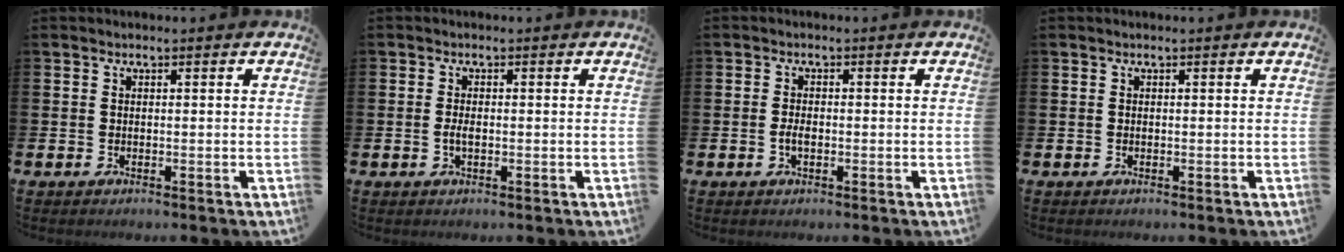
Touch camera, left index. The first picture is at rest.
{"total": 1.6, "force": [-0.3, 0.8, 1.4], "torque": [-0.017, -0.001, -0.009]}
{"total": 1.7, "force": [-0.4, 0.9, 1.4], "torque": [-0.026, 0.002, -0.008]}
{"total": 0.0}